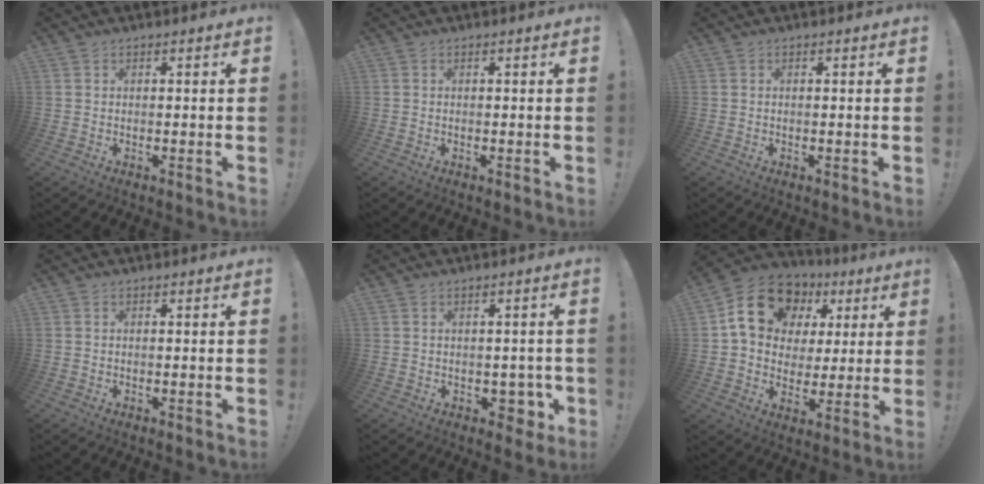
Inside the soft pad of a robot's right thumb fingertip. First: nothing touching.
{"total": 0.0}
{"total": 0.0}
{"total": 0.0}
{"total": 5.2, "force": [-0.7, 4.4, 2.7], "torque": [-0.015, 0.002, -0.006]}
{"total": 17.8, "force": [7.2, 13.5, 9.0], "torque": [-0.138, -0.016, 0.146]}